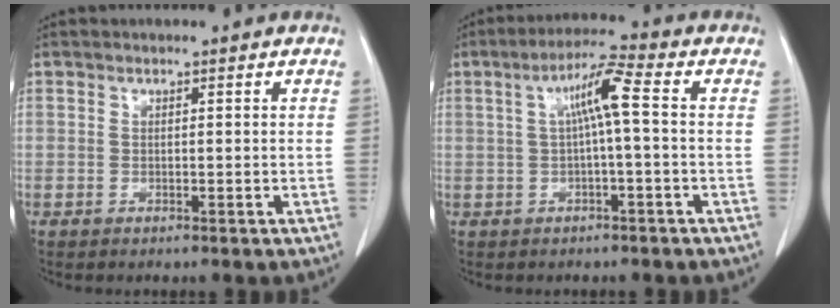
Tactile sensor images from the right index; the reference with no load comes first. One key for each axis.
{"total": 6.2, "fx": 0.7, "fy": 0.1, "fz": 6.2, "tx": -0.110, "ty": 0.021, "tz": 0.012}